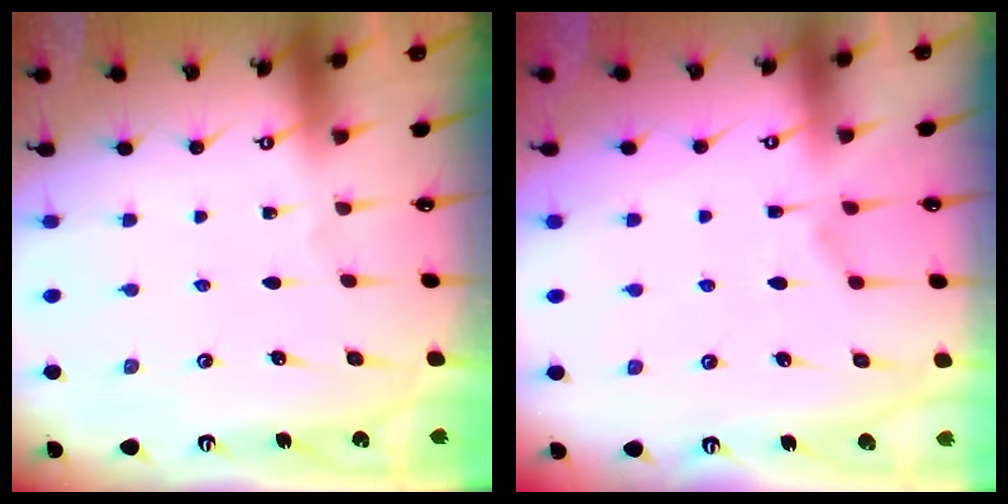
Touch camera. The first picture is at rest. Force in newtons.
{"total": 1.6, "press": 0.9, "slide": 1.4}